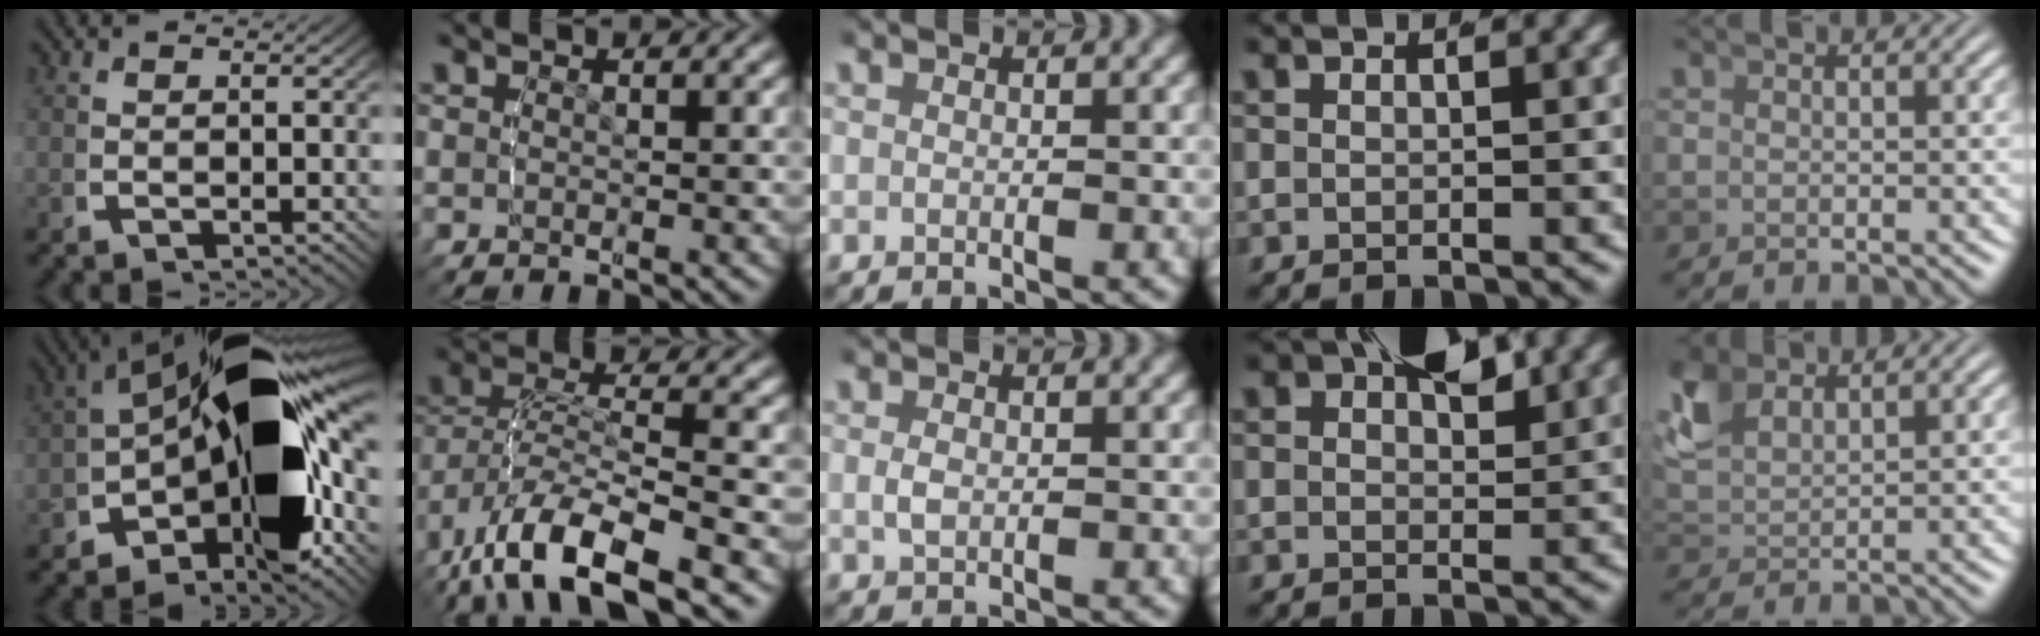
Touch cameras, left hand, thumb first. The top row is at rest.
{"thumb": {"total": 20.9, "force": [-1.8, 10.9, 17.8], "torque": [-0.240, -0.022, -0.027]}, "index": {"total": 5.7, "force": [-3.0, 2.3, 4.2], "torque": [-0.092, -0.013, -0.037]}, "middle": {"total": 1.1, "force": [0.0, 0.7, 0.9], "torque": [-0.021, -0.003, 0.005]}, "ring": {"total": 3.6, "force": [1.6, 1.8, 2.7], "torque": [-0.038, -0.009, 0.030]}, "little": {"total": 3.8, "force": [2.4, 2.1, 2.0], "torque": [-0.063, -0.002, 0.054]}}